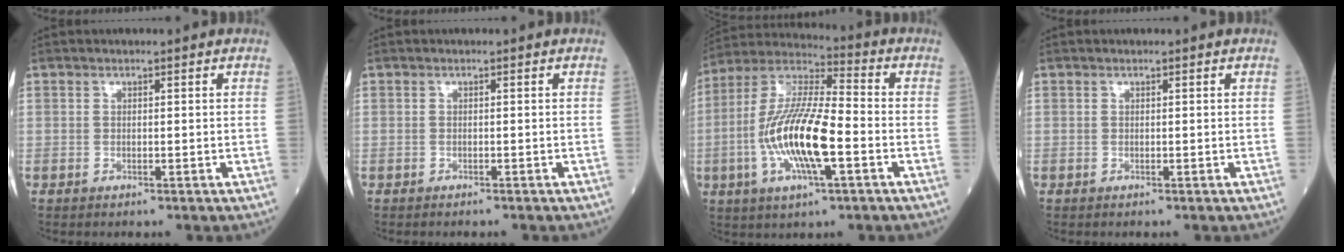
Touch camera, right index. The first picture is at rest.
{"total": 1.0, "force": [-0.9, 0.1, 0.4], "torque": [-0.004, 0.000, -0.013]}
{"total": 15.9, "force": [-3.6, 3.4, 15.1], "torque": [-0.308, -0.001, -0.069]}
{"total": 0.0}